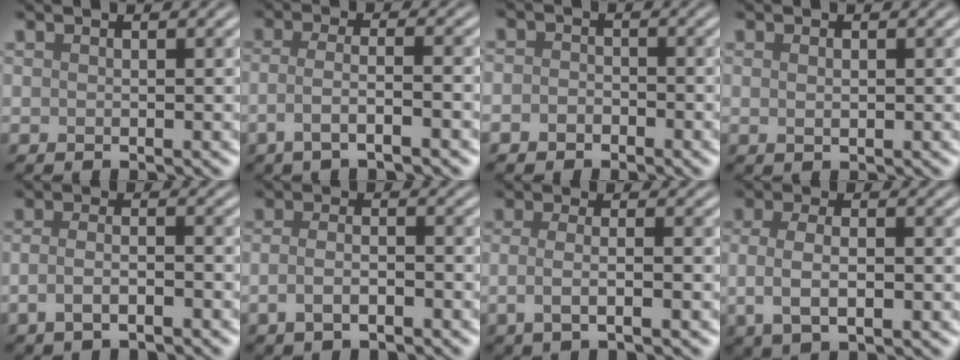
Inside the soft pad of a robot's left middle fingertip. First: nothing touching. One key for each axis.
{"total": 3.6, "fx": -1.7, "fy": 0.9, "fz": 3.0, "tx": -0.053, "ty": 0.003, "tz": -0.044}
{"total": 1.8, "fx": -0.9, "fy": 1.5, "fz": 0.5, "tx": 0.012, "ty": 0.003, "tz": -0.027}
{"total": 0.8, "fx": 0.2, "fy": 0.4, "fz": 0.7, "tx": -0.014, "ty": 0.001, "tz": 0.004}
{"total": 2.8, "fx": -1.4, "fy": 1.1, "fz": 2.2, "tx": -0.046, "ty": 0.001, "tz": -0.029}
{"total": 2.9, "fx": -1.3, "fy": 1.3, "fz": 2.2, "tx": -0.047, "ty": -0.002, "tz": -0.028}
{"total": 3.2, "fx": -0.8, "fy": 1.2, "fz": 2.9, "tx": -0.051, "ty": -0.006, "tz": -0.016}
{"total": 4.5, "fx": -0.5, "fy": 2.1, "fz": 3.9, "tx": -0.079, "ty": -0.007, "tz": -0.001}